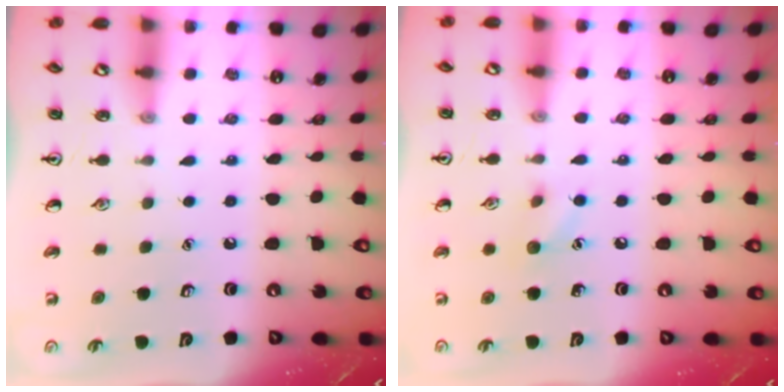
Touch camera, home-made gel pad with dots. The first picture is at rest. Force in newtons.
{"total": 5.9, "press": 5.7, "slide": 1.8}